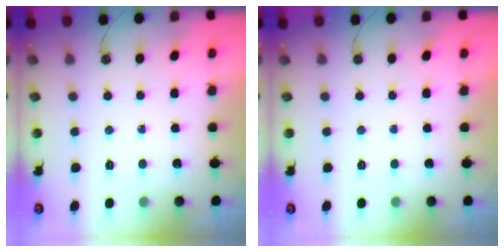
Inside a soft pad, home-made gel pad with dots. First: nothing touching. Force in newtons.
{"total": 0.0}